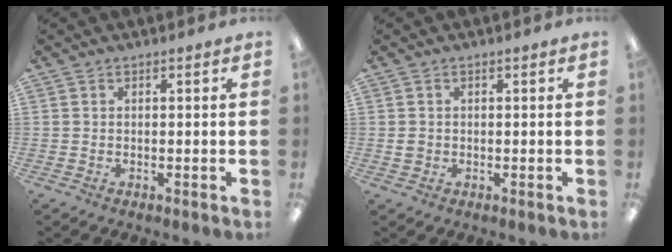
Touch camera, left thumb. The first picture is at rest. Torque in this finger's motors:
{"motor_torque": [-0.08, -0.03, 0.29, -0.29, 0.01]}